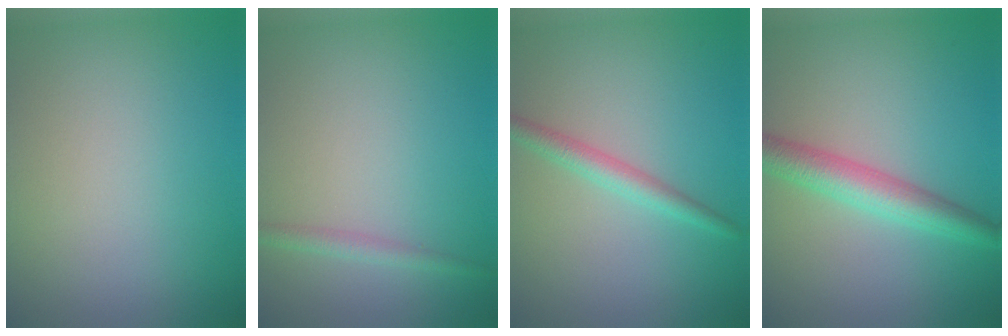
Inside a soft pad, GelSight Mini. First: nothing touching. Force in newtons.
{"total": 1.4, "press": 1.4, "slide": 0.1}
{"total": 2.3, "press": 2.3, "slide": 0.0}
{"total": 4.3, "press": 4.3, "slide": 0.0}